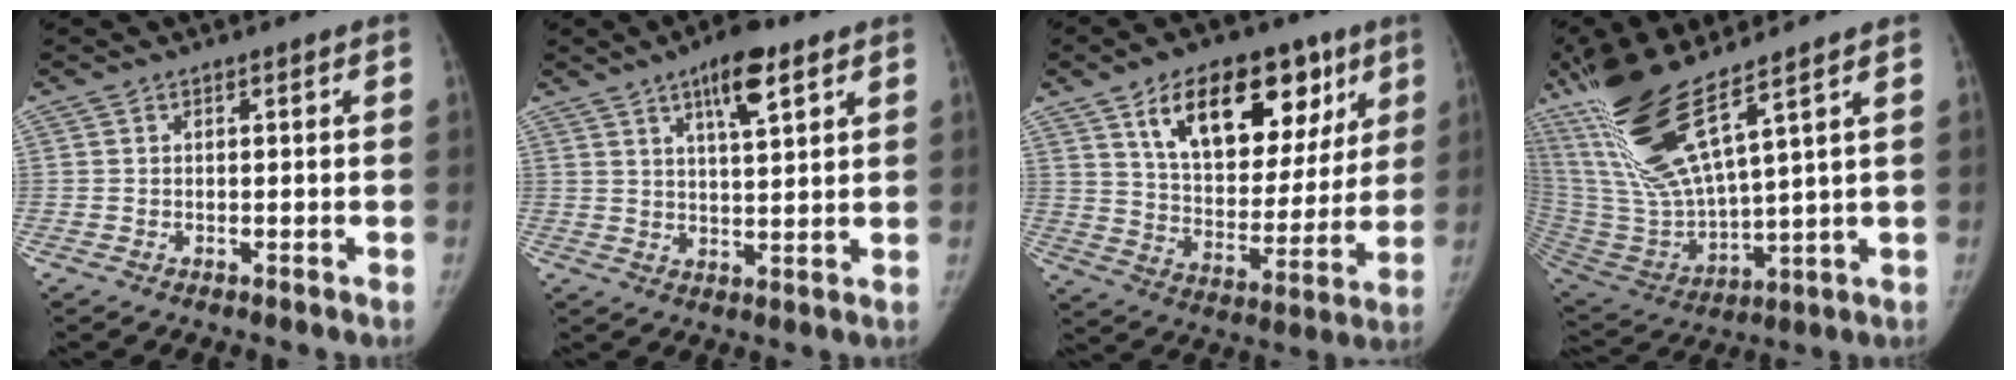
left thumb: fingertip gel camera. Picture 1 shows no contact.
{"total": 8.6, "force": [4.9, 2.5, 6.6], "torque": [-0.089, -0.028, 0.077]}
{"total": 22.8, "force": [11.4, 12.9, 15.1], "torque": [-0.171, -0.028, 0.183]}
{"total": 20.8, "force": [12.0, 3.9, 16.6], "torque": [-0.340, -0.057, 0.242]}